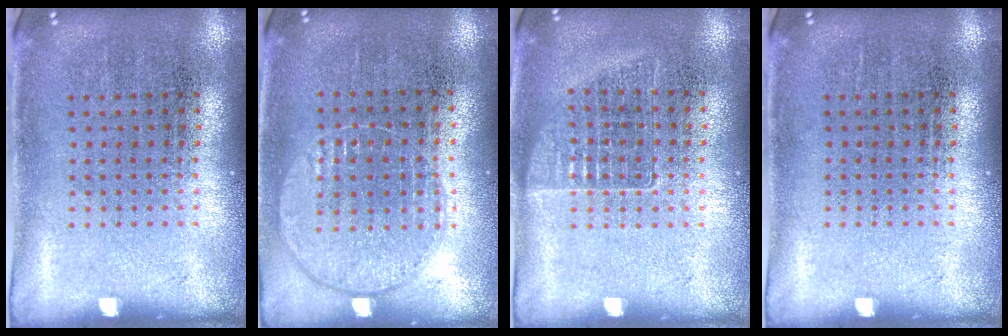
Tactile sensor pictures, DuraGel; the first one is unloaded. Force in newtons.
{"total": 0.9, "press": 0.9, "slide": 0.4}
{"total": 1.0, "press": 0.9, "slide": 0.3}
{"total": 0.0}